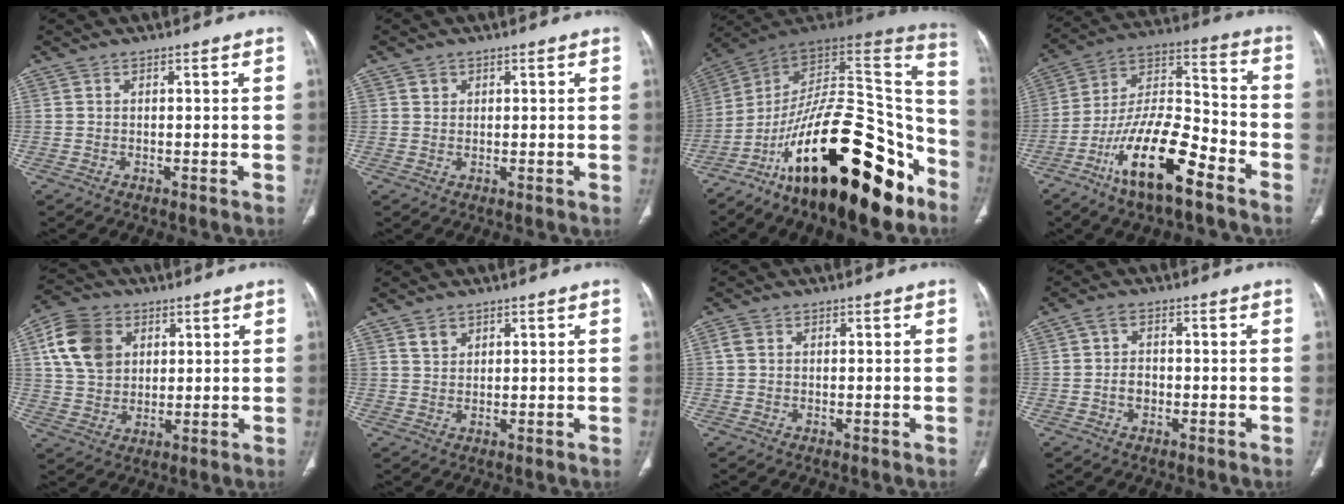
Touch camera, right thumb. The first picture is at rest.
{"total": 1.3, "force": [0.7, 1.1, 0.3], "torque": [0.007, -0.002, 0.010]}
{"total": 30.6, "force": [-17.6, 12.0, 22.0], "torque": [-0.249, 0.105, -0.278]}
{"total": 18.5, "force": [-10.5, 6.1, 13.9], "torque": [-0.250, 0.070, -0.190]}
{"total": 12.0, "force": [4.0, 9.2, 6.4], "torque": [-0.101, -0.001, 0.074]}
{"total": 2.5, "force": [1.7, 1.6, 0.9], "torque": [-0.007, -0.008, 0.035]}
{"total": 1.5, "force": [0.3, 1.1, 0.9], "torque": [-0.019, 0.005, 0.008]}
{"total": 3.2, "force": [-0.7, 2.2, 2.1], "torque": [-0.036, 0.013, -0.017]}